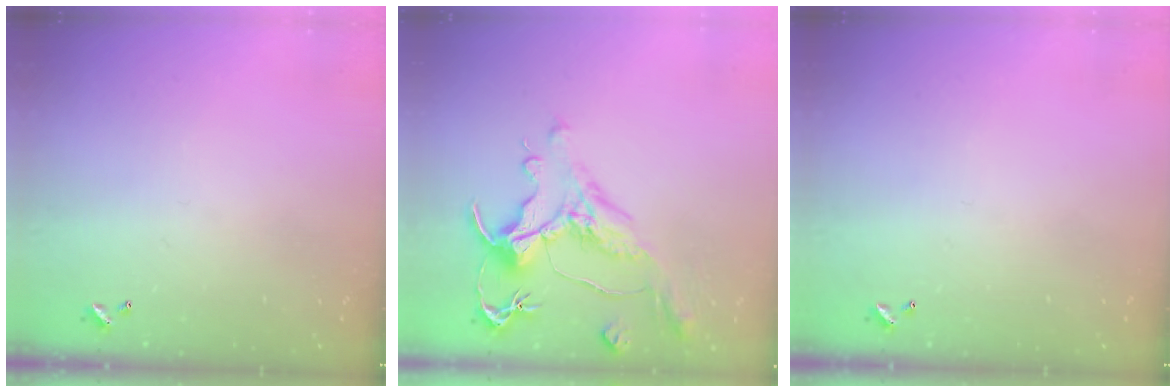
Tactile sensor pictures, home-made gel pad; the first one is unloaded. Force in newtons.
{"total": 1.7, "press": 0.9, "slide": 1.4}
{"total": 0.0}